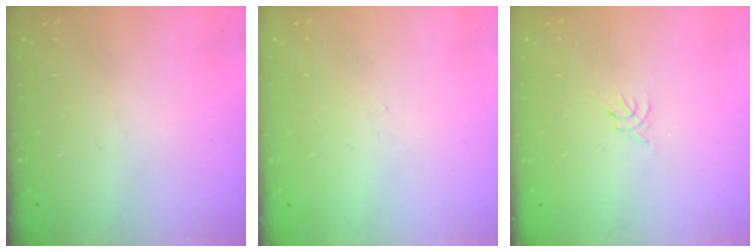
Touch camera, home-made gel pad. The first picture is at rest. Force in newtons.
{"total": 0.0}
{"total": 0.0}